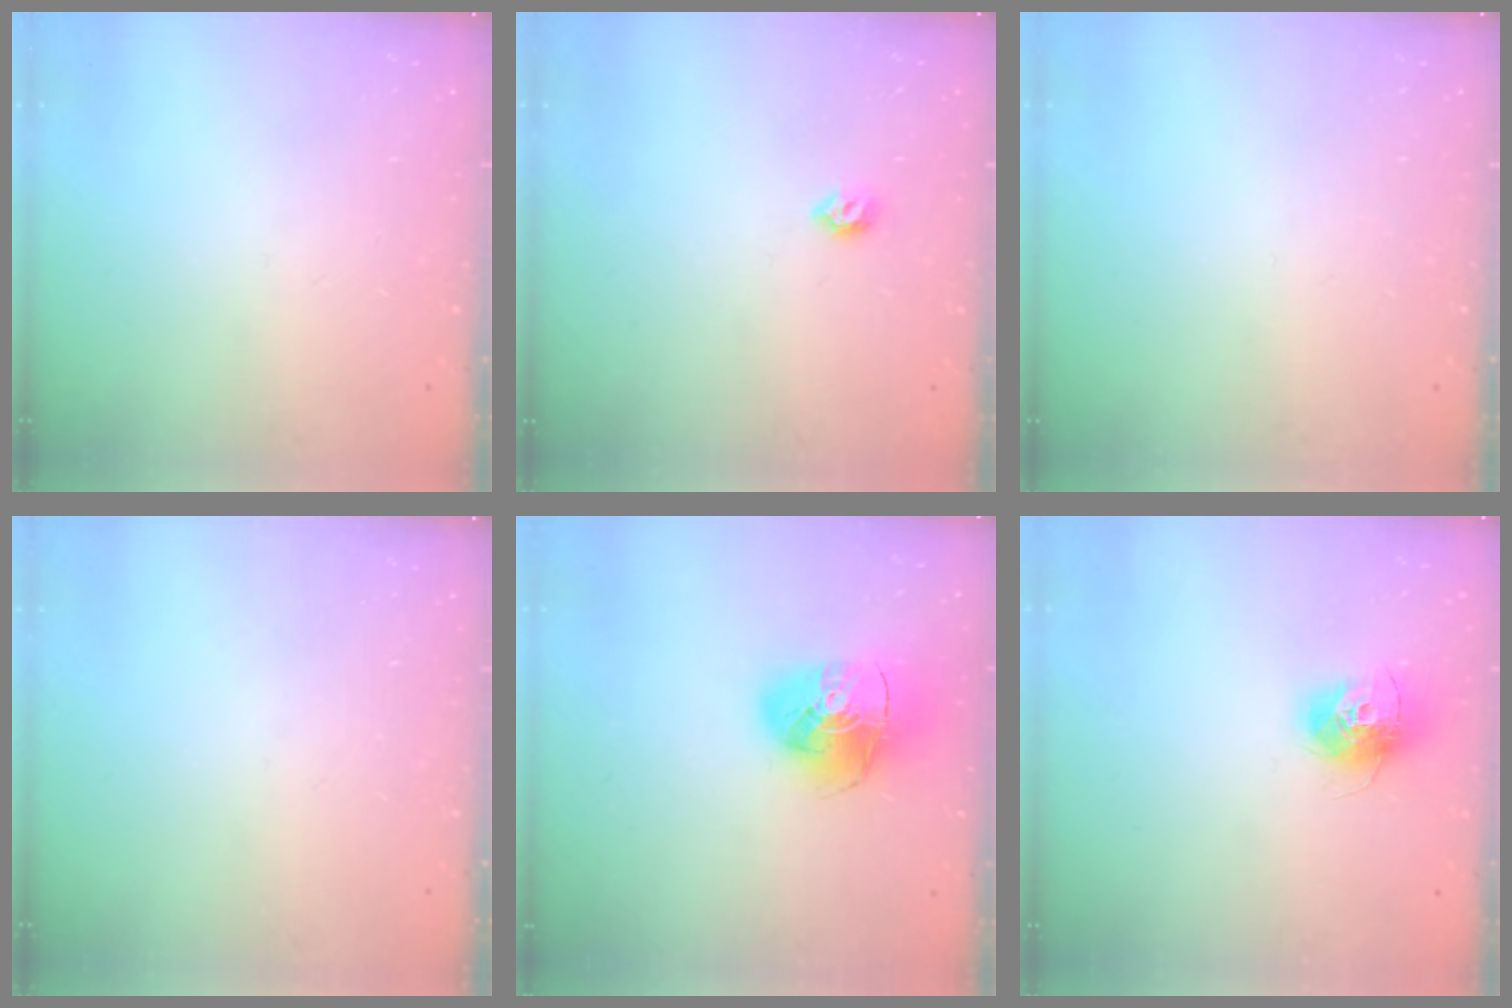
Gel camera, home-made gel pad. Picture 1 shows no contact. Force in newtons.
{"total": 5.0, "press": 4.9, "slide": 1.1}
{"total": 0.0}
{"total": 0.0}
{"total": 12.2, "press": 12.1, "slide": 1.6}
{"total": 12.1, "press": 12.1, "slide": 0.8}